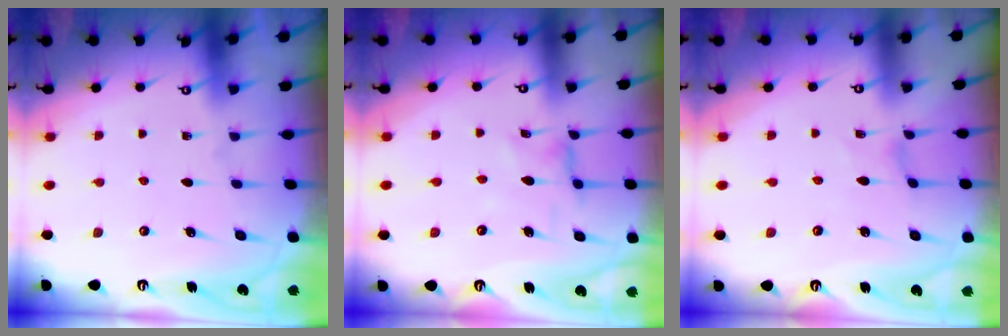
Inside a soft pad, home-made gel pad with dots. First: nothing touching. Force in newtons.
{"total": 0.9, "press": 0.8, "slide": 0.3}
{"total": 0.0}